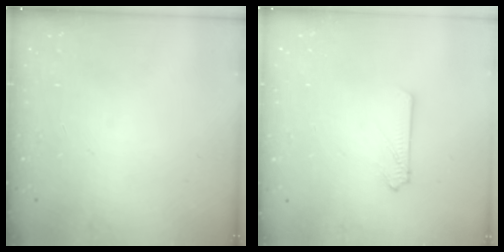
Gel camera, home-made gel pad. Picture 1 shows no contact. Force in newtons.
{"total": 2.6, "press": 2.6, "slide": 0.3}